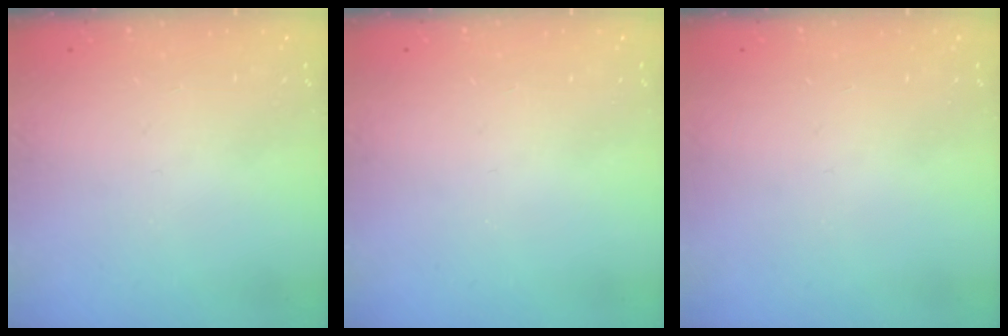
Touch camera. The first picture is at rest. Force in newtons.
{"total": 0.0}
{"total": 0.0}